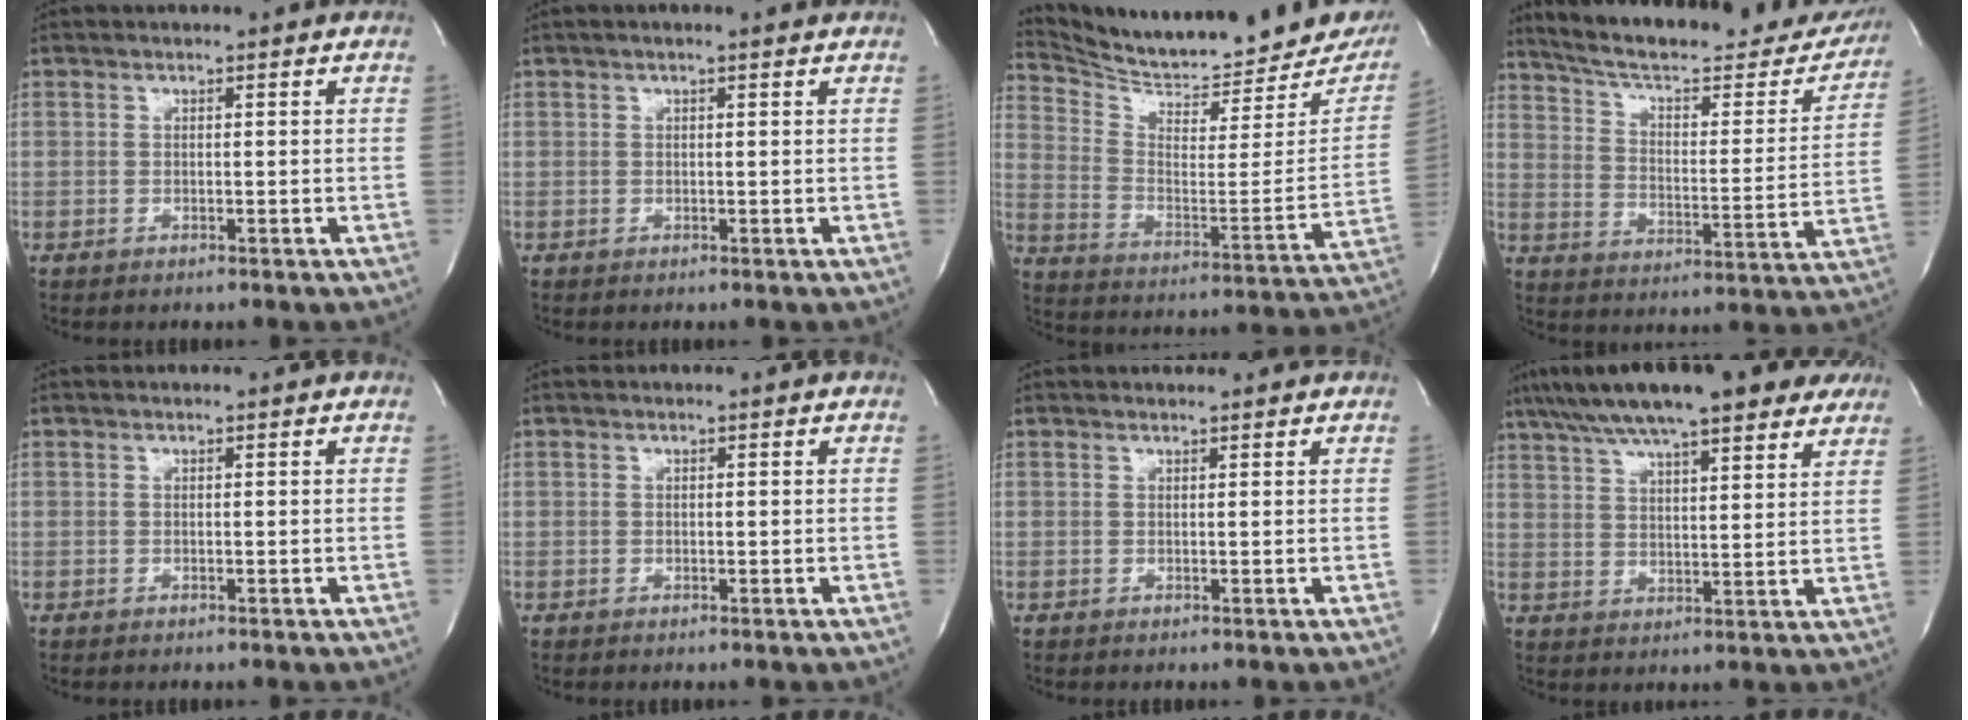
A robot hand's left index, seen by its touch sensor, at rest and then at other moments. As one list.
[{"total": 1.6, "force": [1.2, 0.1, 1.1], "torque": [-0.020, 0.013, 0.014]}, {"total": 22.2, "force": [20.9, 3.9, 6.6], "torque": [-0.114, -0.081, 0.290]}, {"total": 28.2, "force": [24.5, 6.6, 12.3], "torque": [-0.195, -0.040, 0.320]}, {"total": 0.0}, {"total": 0.0}, {"total": 1.7, "force": [1.7, 0.3, 0.1], "torque": [-0.010, 0.013, 0.022]}, {"total": 20.4, "force": [15.7, 4.3, 12.3], "torque": [-0.209, 0.041, 0.221]}]